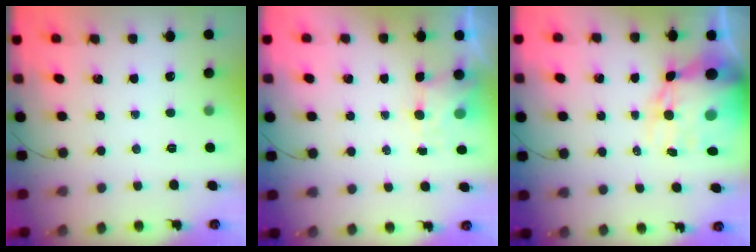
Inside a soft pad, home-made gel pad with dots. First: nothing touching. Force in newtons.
{"total": 4.1, "press": 3.9, "slide": 1.1}
{"total": 15.2, "press": 14.8, "slide": 3.5}